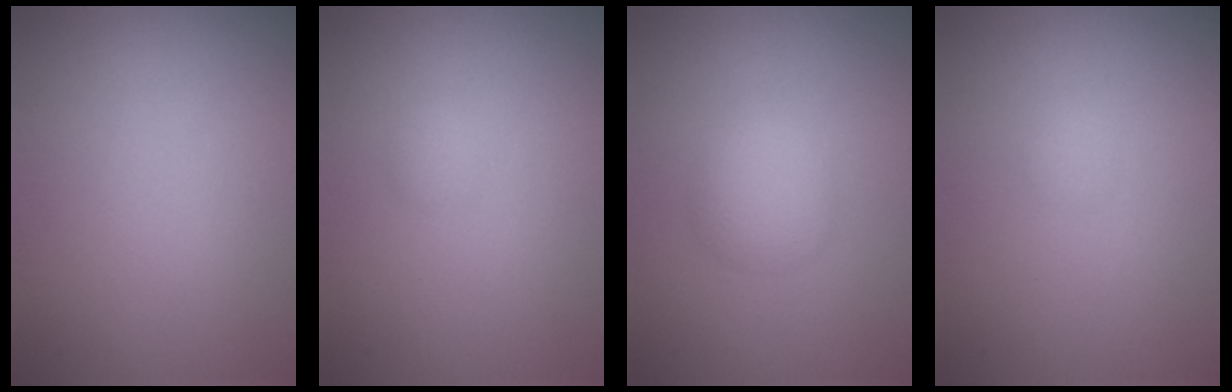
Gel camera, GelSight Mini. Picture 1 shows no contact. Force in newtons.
{"total": 0.6, "press": 0.6, "slide": 0.1}
{"total": 2.5, "press": 2.5, "slide": 0.1}
{"total": 0.6, "press": 0.6, "slide": 0.0}